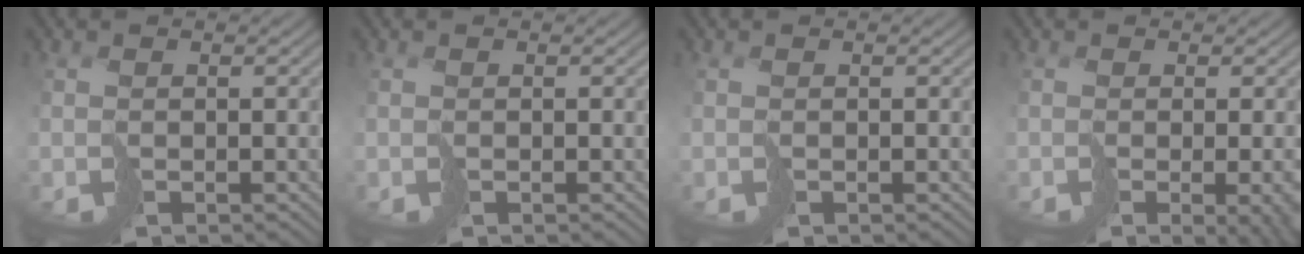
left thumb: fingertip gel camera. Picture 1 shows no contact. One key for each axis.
{"total": 0.0}
{"total": 0.0}
{"total": 6.0, "fx": -1.8, "fy": 1.8, "fz": 5.4, "tx": -0.064, "ty": -0.010, "tz": -0.019}